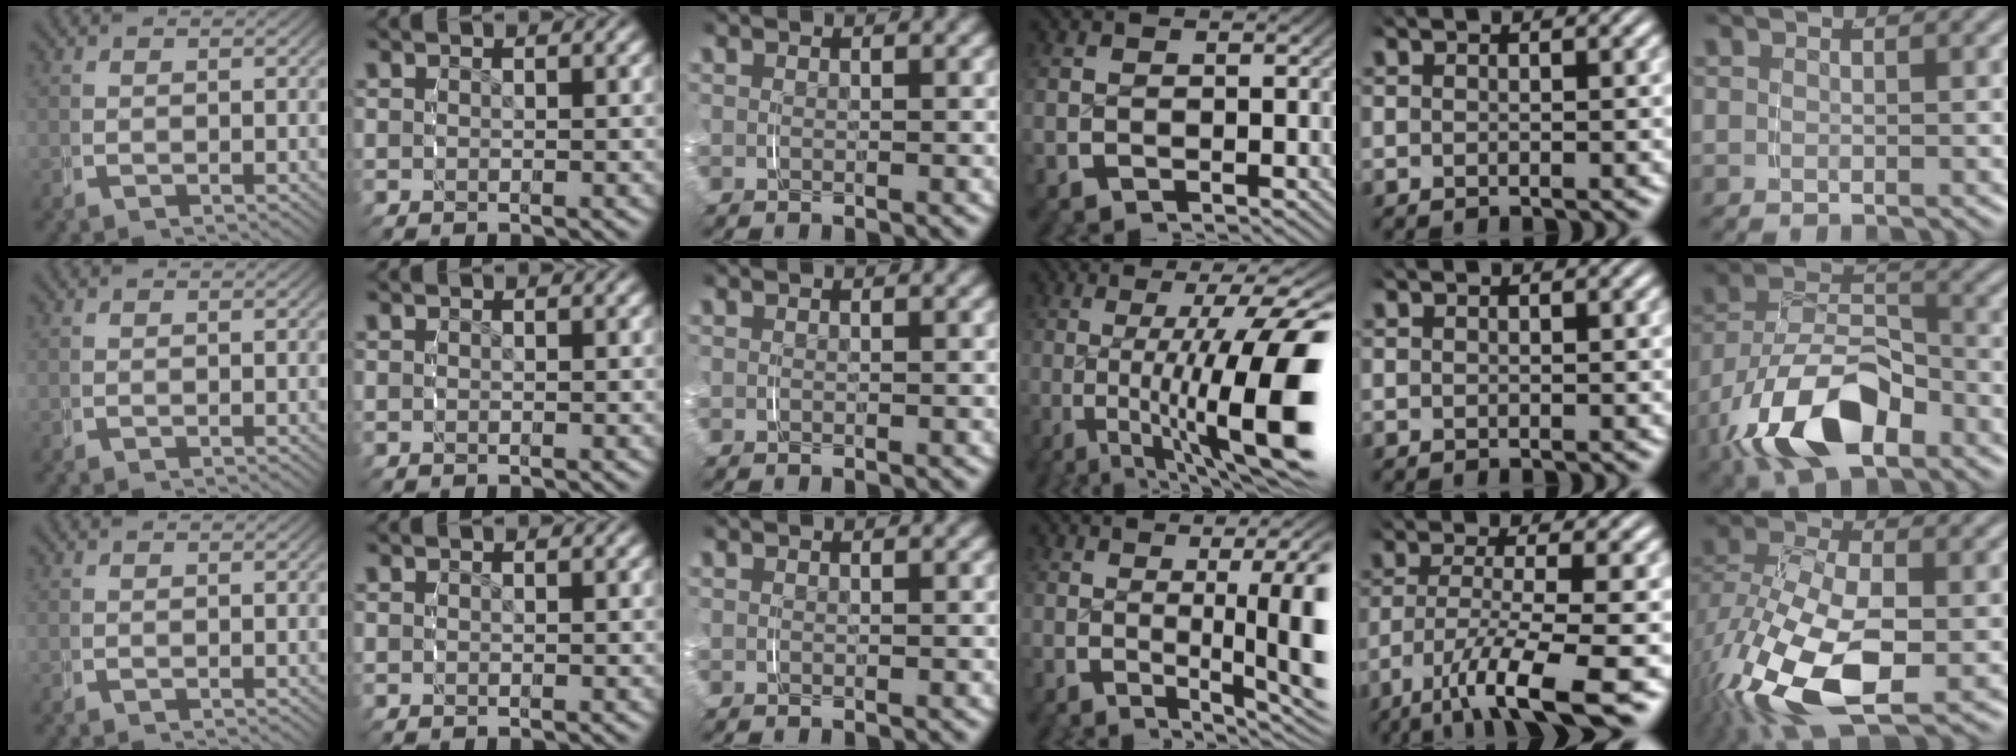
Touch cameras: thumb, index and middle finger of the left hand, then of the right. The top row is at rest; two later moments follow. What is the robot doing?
{"motion": "grasp_and_lifting", "object": "keyboard"}